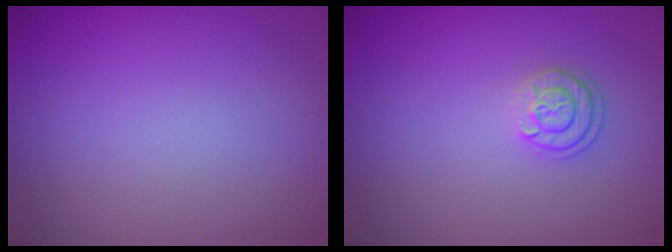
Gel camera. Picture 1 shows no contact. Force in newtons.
{"total": 1.8, "press": 1.5, "slide": 0.9}